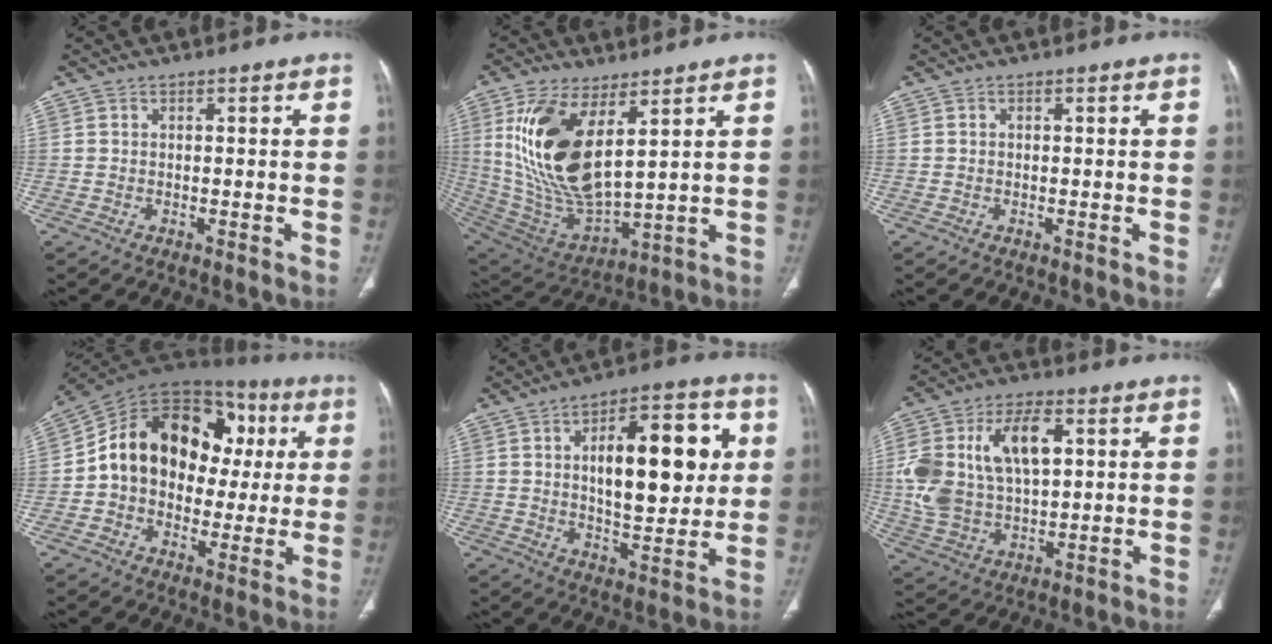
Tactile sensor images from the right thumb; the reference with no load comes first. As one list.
[{"total": 19.3, "force": [6.7, 8.5, 16.0], "torque": [-0.312, -0.031, 0.147]}, {"total": 0.0}, {"total": 20.8, "force": [2.1, 15.5, 13.6], "torque": [-0.181, 0.050, 0.030]}, {"total": 18.8, "force": [3.9, 8.5, 16.3], "torque": [-0.198, 0.004, 0.057]}, {"total": 17.2, "force": [3.9, 9.9, 13.4], "torque": [-0.250, 0.010, 0.078]}]